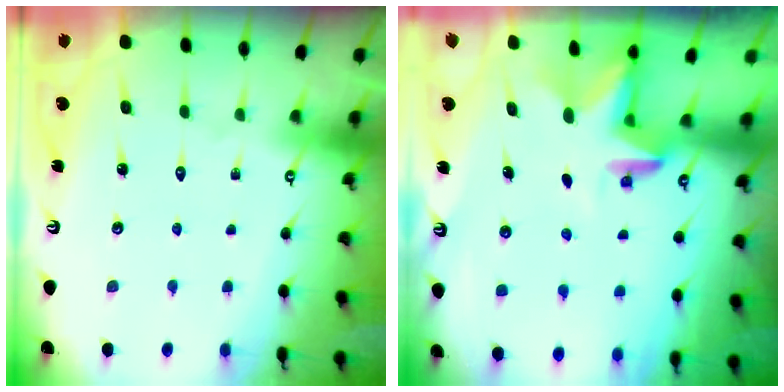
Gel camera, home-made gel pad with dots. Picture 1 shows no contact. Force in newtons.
{"total": 2.8, "press": 2.8, "slide": 0.1}